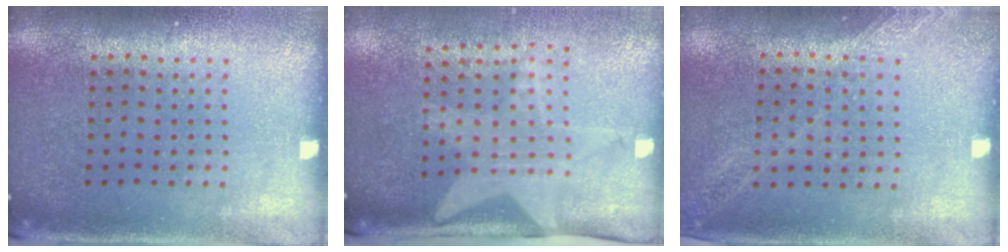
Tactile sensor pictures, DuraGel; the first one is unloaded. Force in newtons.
{"total": 2.0, "press": 1.5, "slide": 1.4}
{"total": 1.2, "press": 1.2, "slide": 0.2}